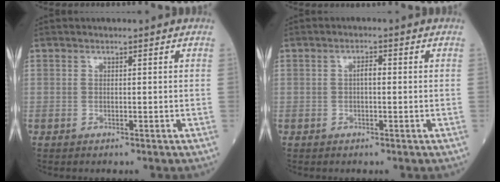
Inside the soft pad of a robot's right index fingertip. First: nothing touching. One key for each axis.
{"total": 1.5, "fx": 0.0, "fy": 0.5, "fz": 1.5, "tx": -0.023, "ty": 0.005, "tz": -0.003}